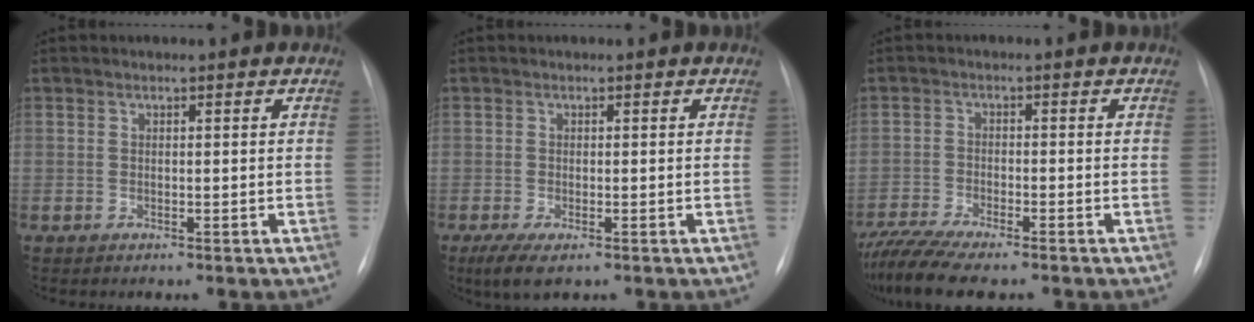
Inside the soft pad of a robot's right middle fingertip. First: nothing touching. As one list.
[{"total": 3.6, "force": [-2.1, 1.0, 2.7], "torque": [-0.054, -0.010, -0.033]}, {"total": 8.7, "force": [-7.5, 0.6, 4.4], "torque": [-0.081, -0.016, -0.127]}]